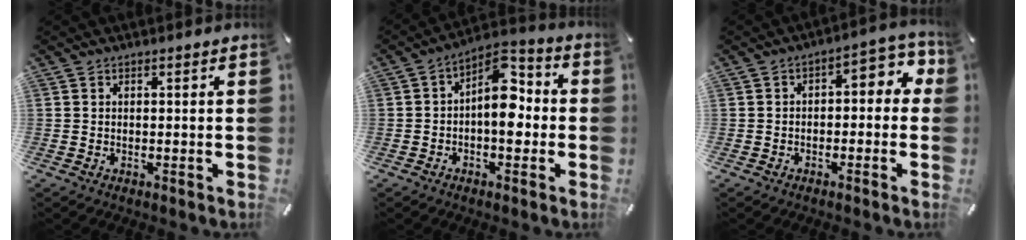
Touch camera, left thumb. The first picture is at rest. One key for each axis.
{"total": 10.1, "fx": -0.2, "fy": 5.9, "fz": 8.2, "tx": -0.111, "ty": -0.010, "tz": -0.007}
{"total": 5.5, "fx": -0.4, "fy": 3.4, "fz": 4.3, "tx": -0.051, "ty": -0.005, "tz": -0.017}